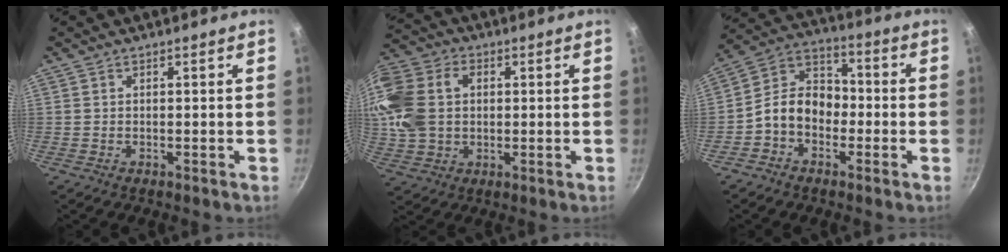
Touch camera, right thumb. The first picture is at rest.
{"total": 18.0, "force": [2.4, 13.8, 11.3], "torque": [-0.243, 0.023, 0.039]}
{"total": 10.2, "force": [-2.8, 7.8, 6.0], "torque": [-0.065, 0.048, -0.071]}